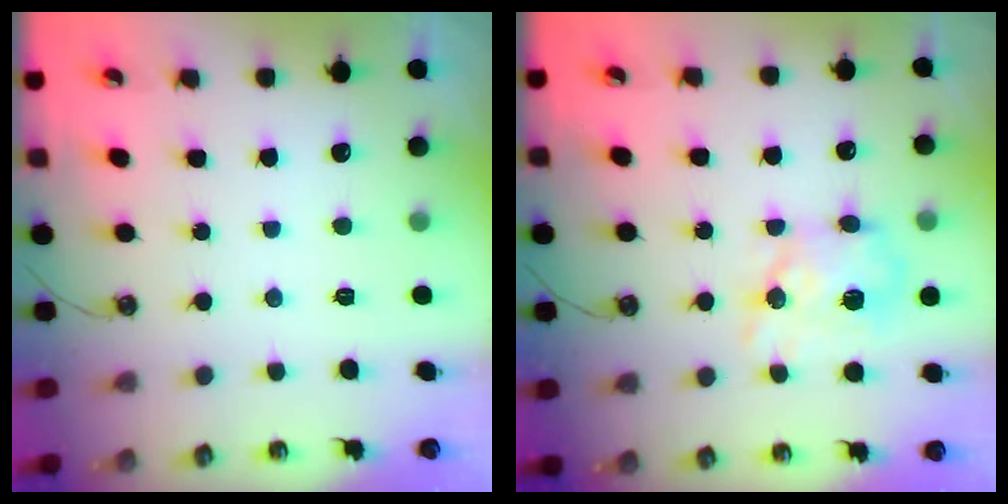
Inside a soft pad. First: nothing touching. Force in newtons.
{"total": 11.9, "press": 11.9, "slide": 0.2}